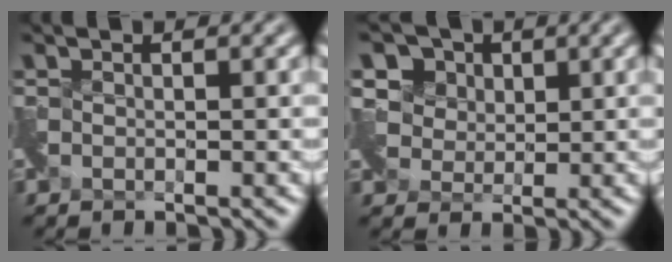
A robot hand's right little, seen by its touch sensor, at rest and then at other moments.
{"total": 8.8, "force": [4.8, 6.3, 3.8], "torque": [-0.072, 0.036, 0.050]}